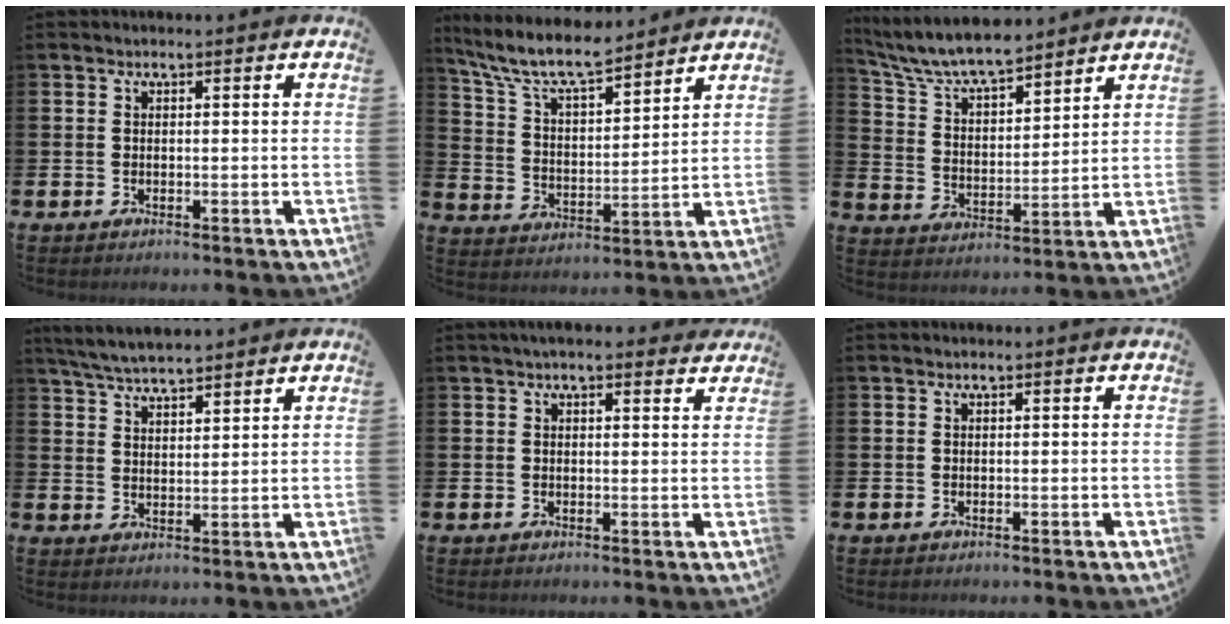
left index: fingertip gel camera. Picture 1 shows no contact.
{"total": 8.5, "force": [7.7, 1.6, 3.3], "torque": [-0.100, -0.043, 0.137]}
{"total": 7.3, "force": [6.9, 1.1, 2.1], "torque": [-0.076, -0.042, 0.122]}
{"total": 5.3, "force": [5.2, 0.5, 1.0], "torque": [-0.042, -0.020, 0.096]}
{"total": 2.7, "force": [2.5, 0.6, 0.8], "torque": [-0.011, -0.006, 0.044]}
{"total": 0.0}